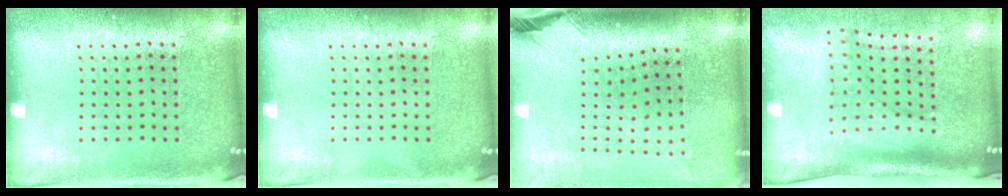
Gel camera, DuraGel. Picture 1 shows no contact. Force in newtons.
{"total": 0.0}
{"total": 2.6, "press": 1.8, "slide": 1.8}
{"total": 2.1, "press": 1.4, "slide": 1.6}